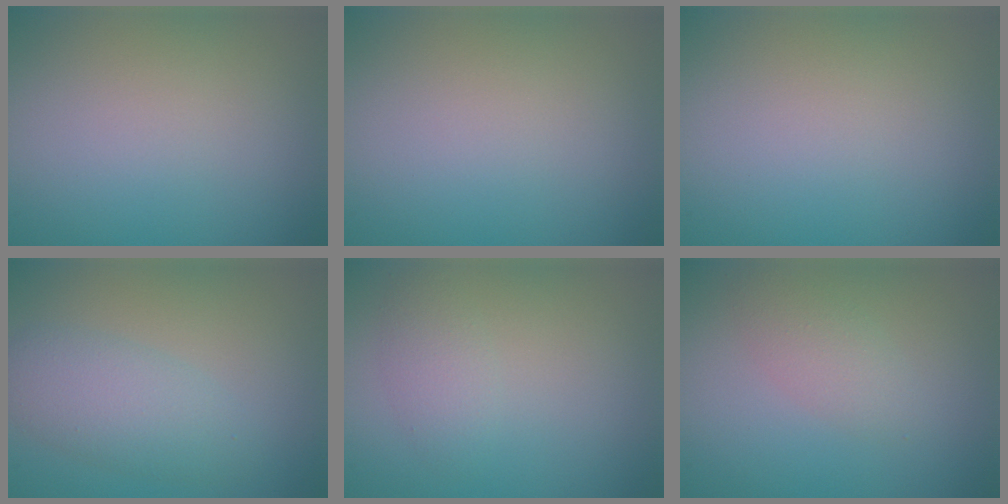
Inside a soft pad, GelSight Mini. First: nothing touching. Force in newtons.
{"total": 0.0}
{"total": 0.0}
{"total": 3.8, "press": 3.8, "slide": 0.1}
{"total": 1.8, "press": 1.8, "slide": 0.1}
{"total": 2.0, "press": 2.0, "slide": 0.1}